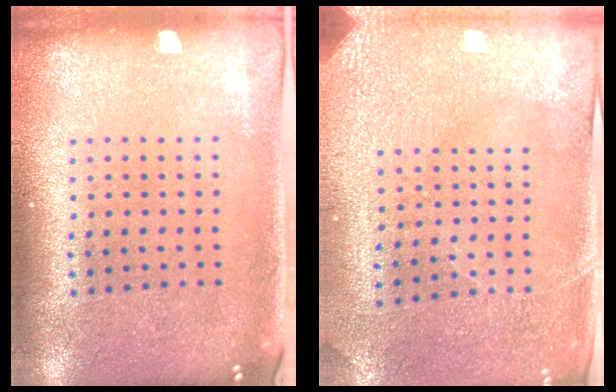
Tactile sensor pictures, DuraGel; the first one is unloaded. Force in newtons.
{"total": 2.9, "press": 2.7, "slide": 1.0}